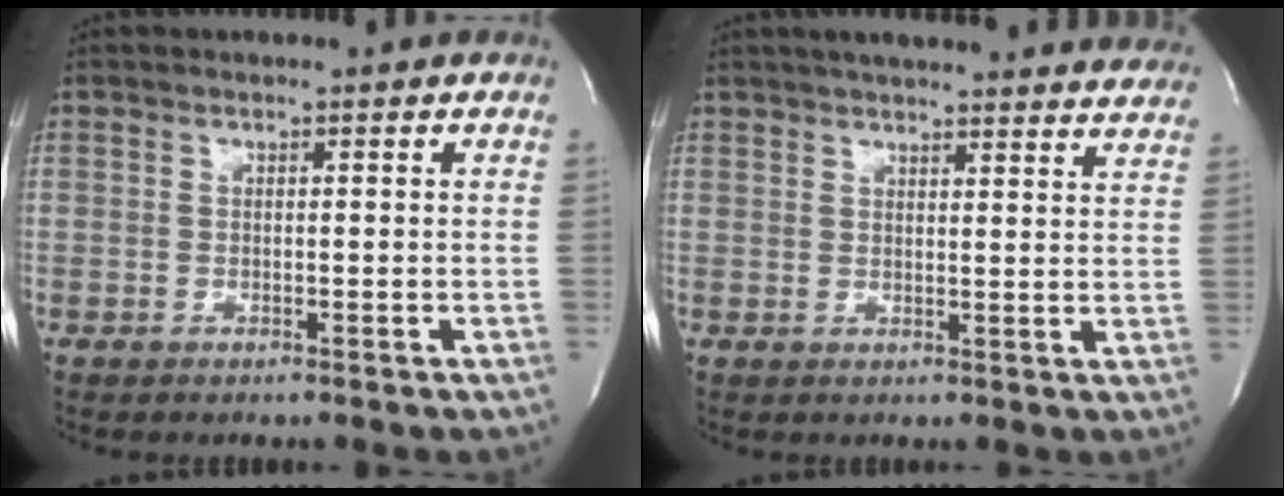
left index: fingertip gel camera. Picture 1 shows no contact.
{"total": 22.4, "force": [20.4, 3.2, 8.6], "torque": [-0.126, -0.003, 0.244]}